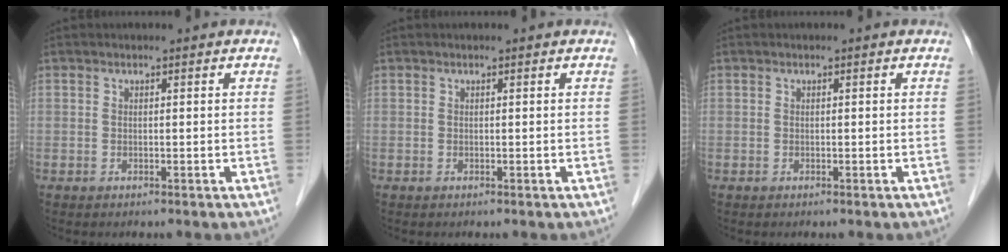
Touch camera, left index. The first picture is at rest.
{"total": 0.0}
{"total": 0.0}